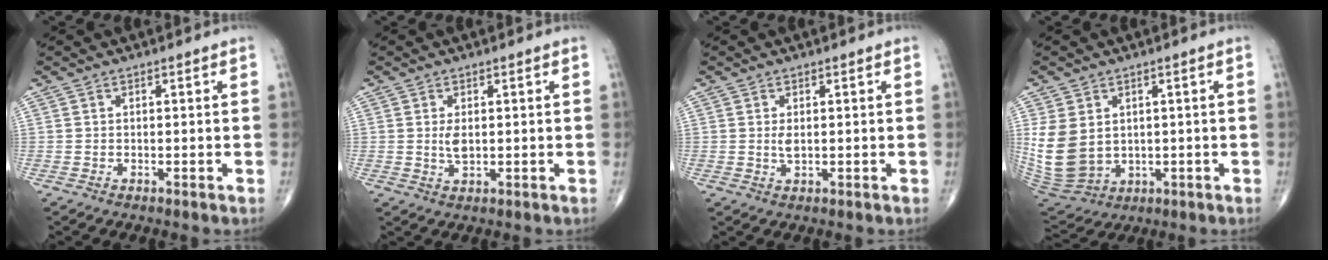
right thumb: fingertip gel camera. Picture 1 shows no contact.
{"total": 2.6, "force": [0.3, 1.3, 2.2], "torque": [-0.042, -0.006, 0.007]}
{"total": 1.7, "force": [0.2, 0.8, 1.5], "torque": [-0.029, -0.004, 0.006]}
{"total": 11.4, "force": [1.4, 8.8, 7.0], "torque": [-0.130, -0.015, 0.053]}